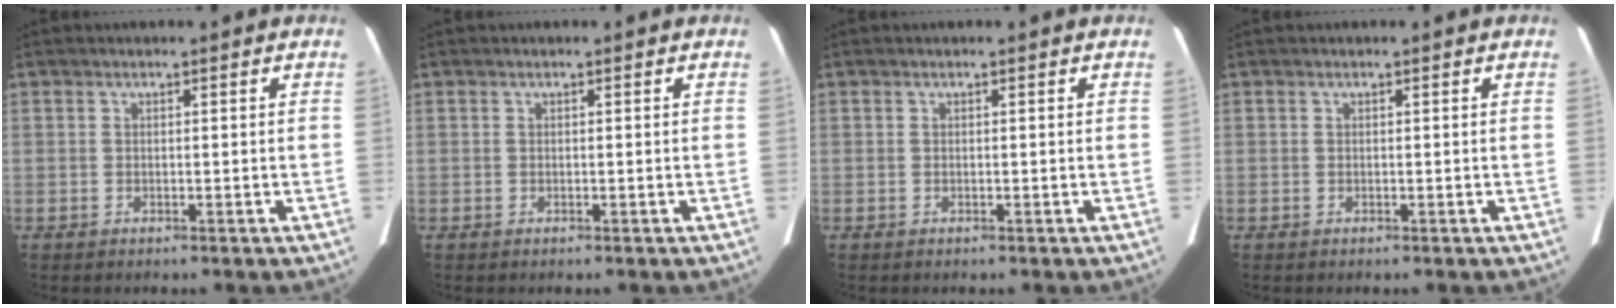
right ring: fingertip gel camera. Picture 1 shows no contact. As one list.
[{"total": 0.0}, {"total": 0.0}, {"total": 0.0}]